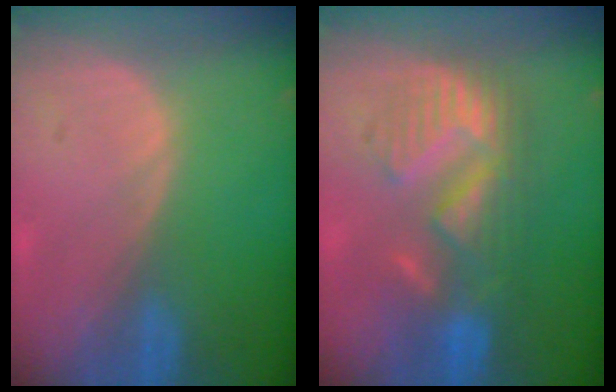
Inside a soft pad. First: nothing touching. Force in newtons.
{"total": 8.7, "press": 8.7, "slide": 0.6}